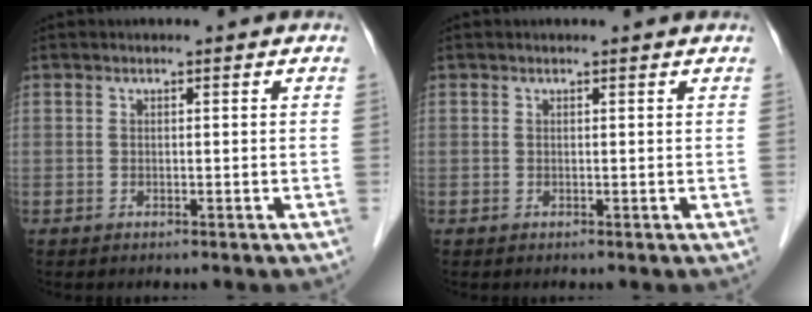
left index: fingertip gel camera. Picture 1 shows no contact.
{"total": 0.9, "force": [0.9, 0.0, 0.1], "torque": [-0.009, 0.003, 0.007]}